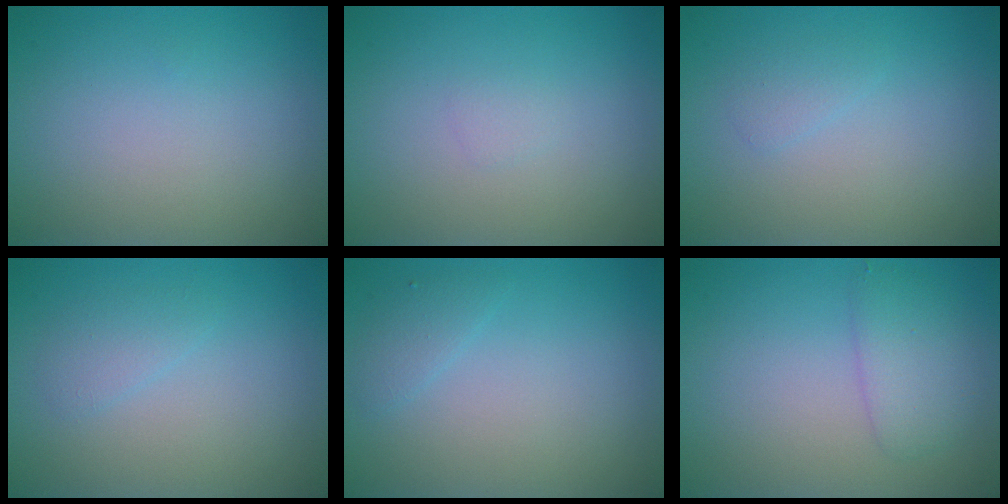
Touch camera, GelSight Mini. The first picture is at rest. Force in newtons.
{"total": 0.6, "press": 0.6, "slide": 0.0}
{"total": 0.9, "press": 0.9, "slide": 0.0}
{"total": 1.2, "press": 1.2, "slide": 0.1}
{"total": 1.2, "press": 1.2, "slide": 0.1}
{"total": 2.4, "press": 2.4, "slide": 0.1}